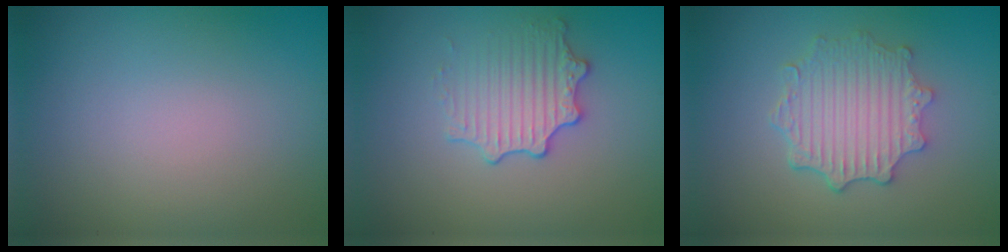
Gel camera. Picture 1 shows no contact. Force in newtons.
{"total": 2.9, "press": 2.8, "slide": 0.7}
{"total": 4.6, "press": 3.8, "slide": 2.7}